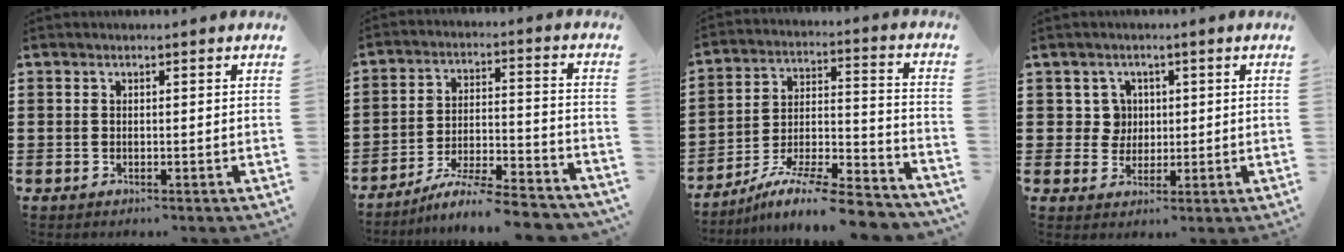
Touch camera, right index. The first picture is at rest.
{"total": 7.4, "force": [-6.8, 0.0, 3.0], "torque": [-0.045, -0.003, -0.132]}
{"total": 10.1, "force": [-8.6, 1.1, 5.1], "torque": [-0.076, 0.016, -0.168]}
{"total": 3.8, "force": [0.8, 3.5, 1.3], "torque": [-0.041, 0.010, 0.013]}